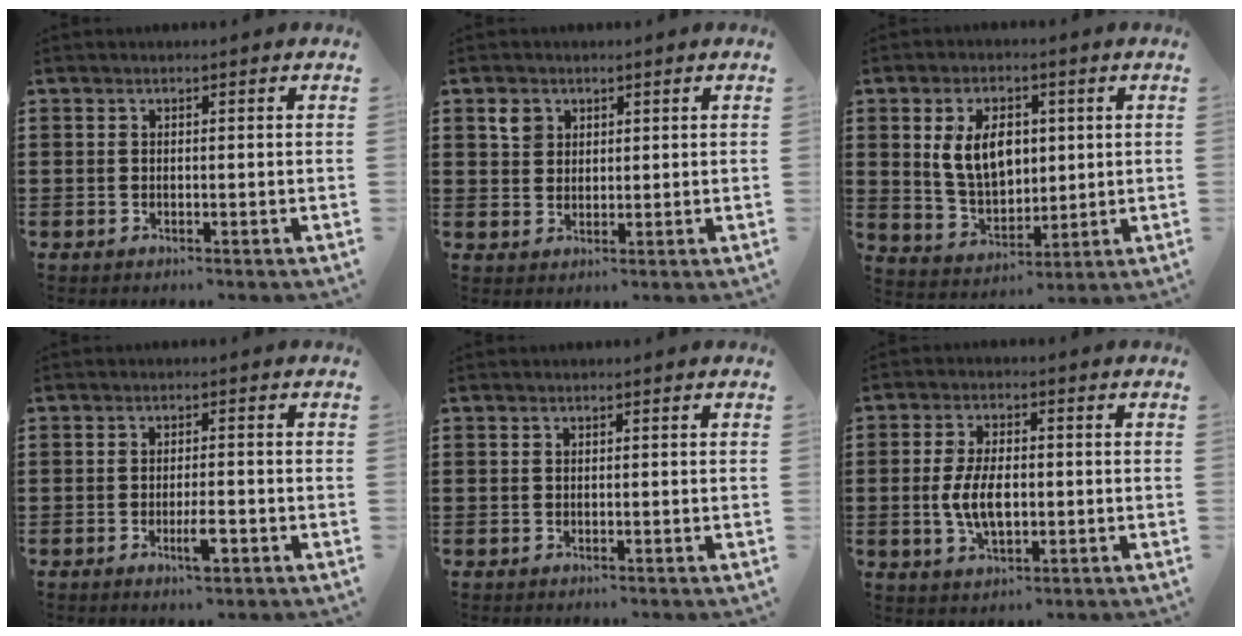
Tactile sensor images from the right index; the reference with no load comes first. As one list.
[{"total": 2.7, "force": [1.4, 2.2, 0.7], "torque": [-0.022, 0.010, 0.027]}, {"total": 8.4, "force": [1.8, 5.4, 6.2], "torque": [-0.123, 0.011, 0.028]}, {"total": 3.9, "force": [-1.7, 1.0, 3.4], "torque": [-0.061, 0.000, -0.031]}, {"total": 0.0}, {"total": 6.6, "force": [-0.7, 3.4, 5.6], "torque": [-0.121, 0.001, -0.016]}]